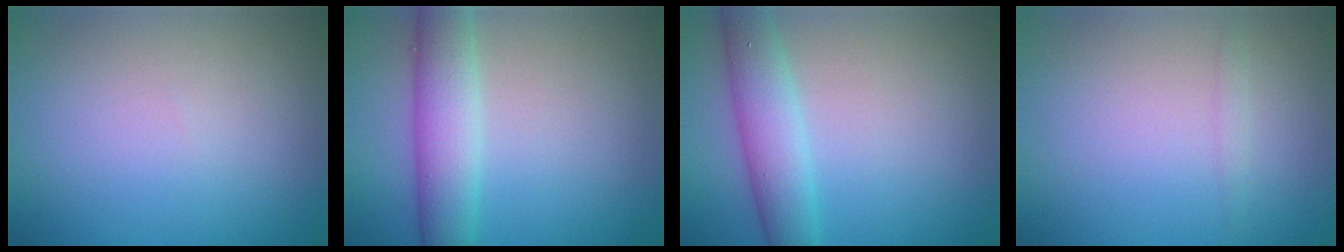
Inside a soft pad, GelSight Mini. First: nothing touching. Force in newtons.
{"total": 5.3, "press": 5.3, "slide": 0.2}
{"total": 4.7, "press": 4.7, "slide": 0.2}
{"total": 0.8, "press": 0.8, "slide": 0.0}